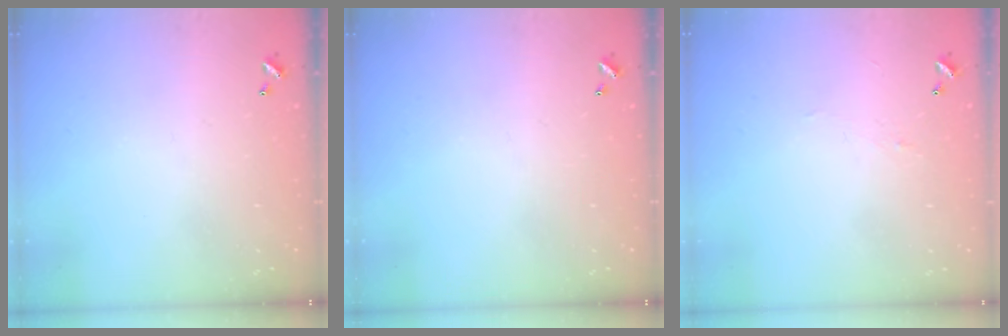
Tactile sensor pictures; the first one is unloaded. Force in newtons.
{"total": 0.0}
{"total": 1.0, "press": 0.9, "slide": 0.4}